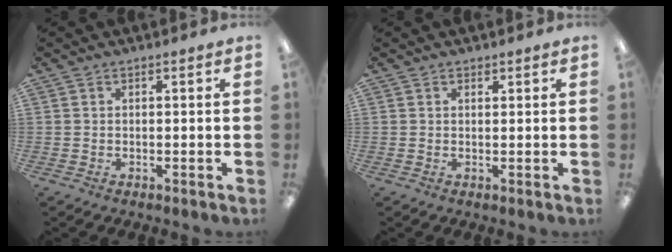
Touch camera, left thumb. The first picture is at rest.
{"total": 0.7, "force": [0.6, 0.4, 0.0], "torque": [0.006, -0.003, 0.010]}